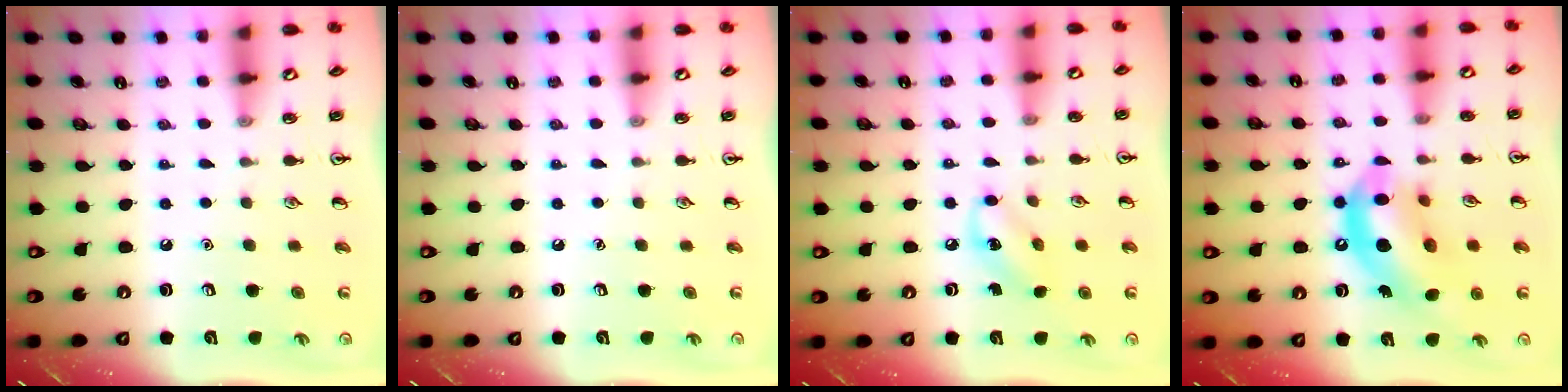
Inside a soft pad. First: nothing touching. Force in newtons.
{"total": 0.0}
{"total": 5.7, "press": 5.6, "slide": 0.6}
{"total": 14.8, "press": 14.2, "slide": 4.3}